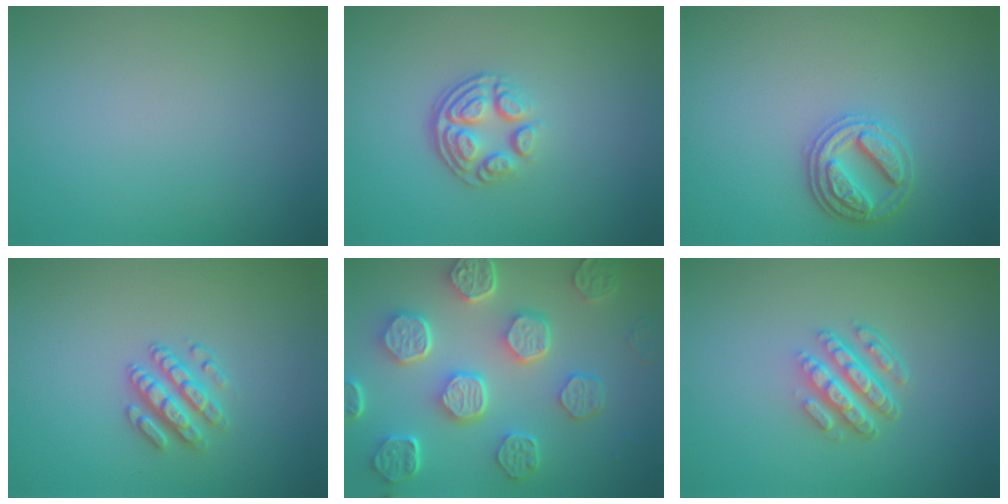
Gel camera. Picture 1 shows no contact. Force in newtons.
{"total": 3.8, "press": 2.7, "slide": 2.8}
{"total": 3.3, "press": 3.1, "slide": 1.3}
{"total": 2.7, "press": 2.5, "slide": 1.2}
{"total": 8.1, "press": 6.2, "slide": 5.3}
{"total": 4.6, "press": 3.2, "slide": 3.3}